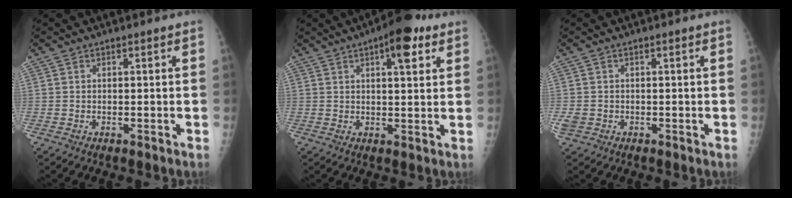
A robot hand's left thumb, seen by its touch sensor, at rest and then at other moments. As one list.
[{"total": 9.0, "force": [4.5, 3.1, 7.1], "torque": [-0.083, -0.009, 0.058]}, {"total": 2.4, "force": [-0.4, 2.1, 1.2], "torque": [-0.028, -0.001, -0.002]}]